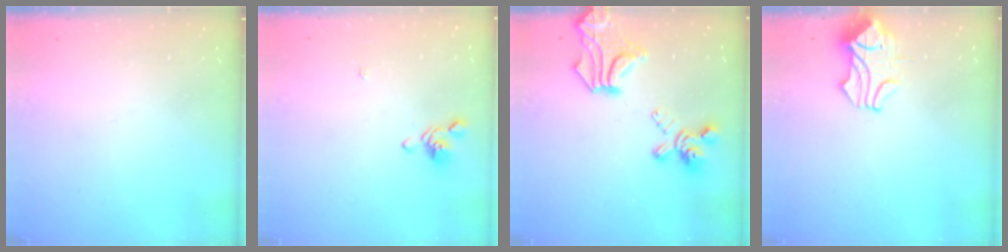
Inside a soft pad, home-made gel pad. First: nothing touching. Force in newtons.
{"total": 0.7, "press": 0.0, "slide": 0.7}
{"total": 8.6, "press": 7.9, "slide": 3.3}
{"total": 1.5, "press": 1.1, "slide": 1.0}